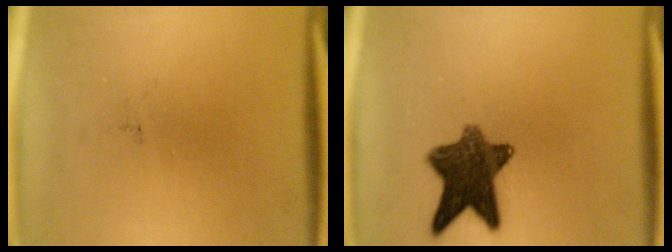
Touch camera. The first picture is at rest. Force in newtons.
{"total": 10.2}